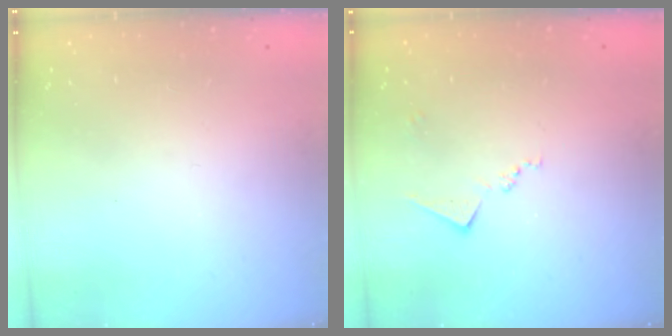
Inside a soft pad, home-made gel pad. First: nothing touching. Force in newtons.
{"total": 8.9, "press": 8.9, "slide": 0.4}